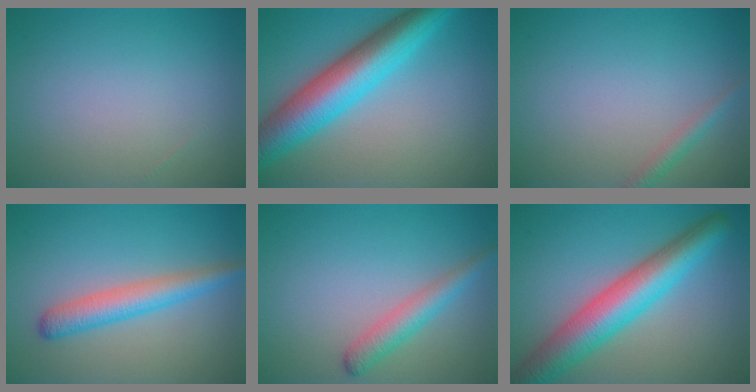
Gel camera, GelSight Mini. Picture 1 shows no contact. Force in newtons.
{"total": 9.0, "press": 9.0, "slide": 0.0}
{"total": 1.4, "press": 1.4, "slide": 0.1}
{"total": 3.7, "press": 3.7, "slide": 0.1}
{"total": 2.8, "press": 2.8, "slide": 0.1}
{"total": 7.9, "press": 7.9, "slide": 0.2}